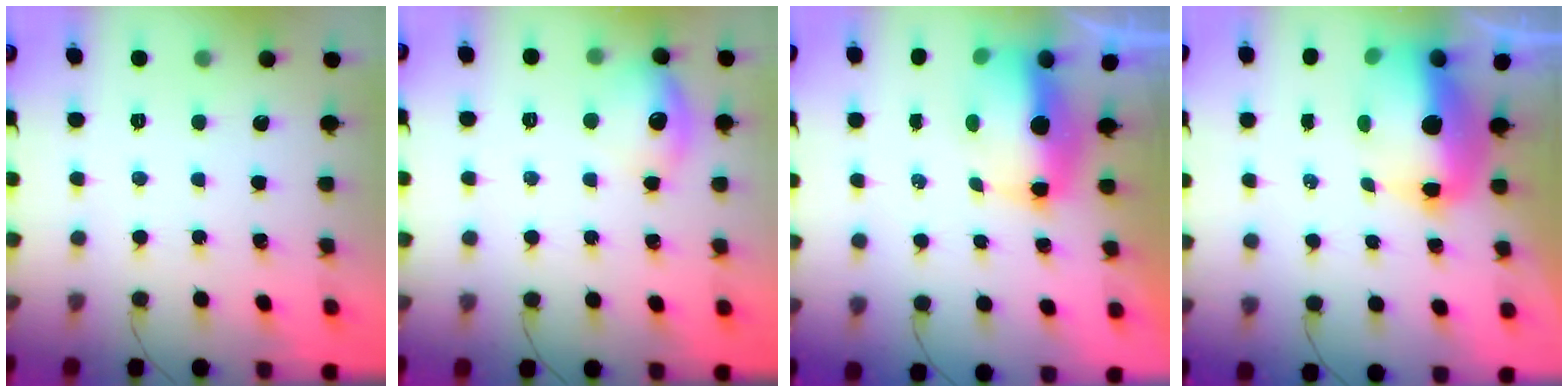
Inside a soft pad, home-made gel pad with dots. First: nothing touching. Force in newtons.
{"total": 11.1, "press": 11.1, "slide": 0.2}
{"total": 9.7, "press": 9.5, "slide": 1.9}
{"total": 12.0, "press": 11.7, "slide": 2.7}